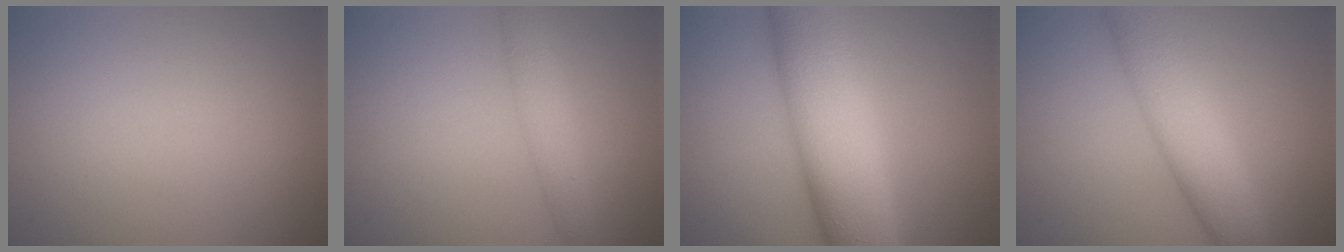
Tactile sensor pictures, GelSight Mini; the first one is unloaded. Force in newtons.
{"total": 2.6, "press": 2.6, "slide": 0.1}
{"total": 11.2, "press": 11.2, "slide": 0.4}
{"total": 6.2, "press": 6.2, "slide": 0.1}